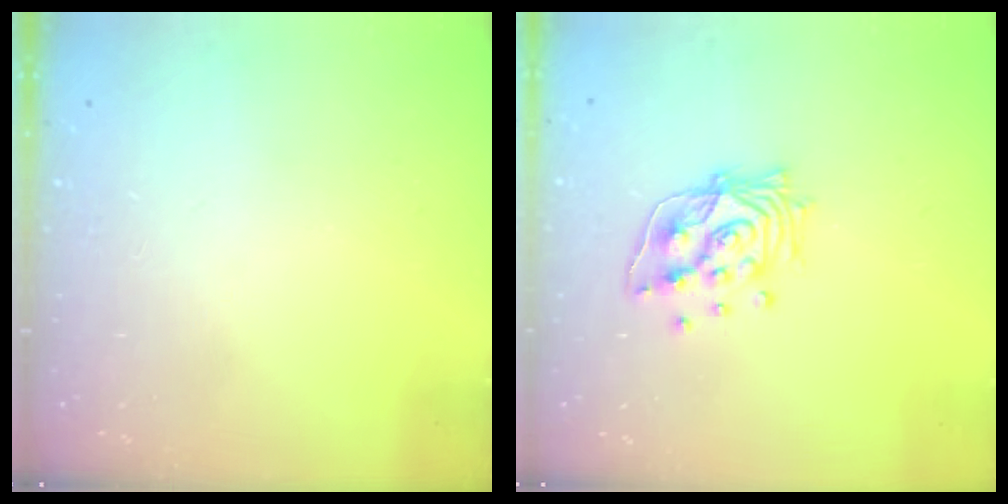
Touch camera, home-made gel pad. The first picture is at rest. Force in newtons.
{"total": 13.7, "press": 13.4, "slide": 3.0}